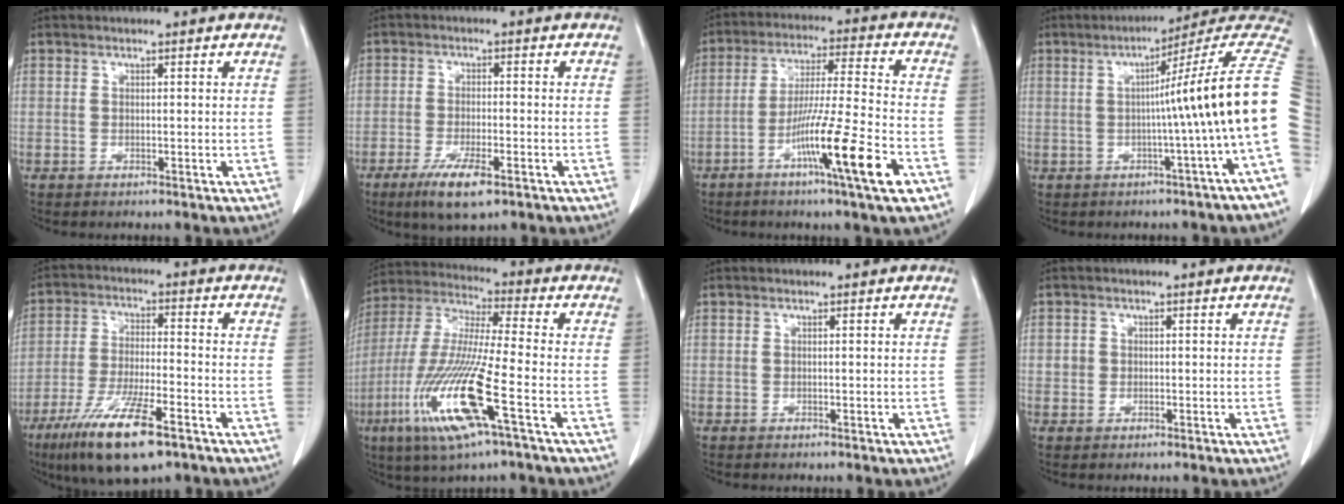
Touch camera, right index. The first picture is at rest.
{"total": 6.6, "force": [-3.9, 1.3, 5.2], "torque": [-0.100, -0.013, -0.063]}
{"total": 14.2, "force": [-6.3, -1.1, 12.6], "torque": [-0.218, -0.020, -0.109]}
{"total": 13.9, "force": [0.0, -2.4, 13.7], "torque": [-0.159, 0.023, -0.010]}
{"total": 13.3, "force": [-8.1, 2.4, 10.3], "torque": [-0.198, -0.026, -0.139]}
{"total": 16.8, "force": [-6.5, 0.7, 15.5], "torque": [-0.323, -0.023, -0.124]}
{"total": 0.0}
{"total": 1.5, "force": [0.1, 1.4, 0.4], "torque": [0.001, 0.008, 0.006]}